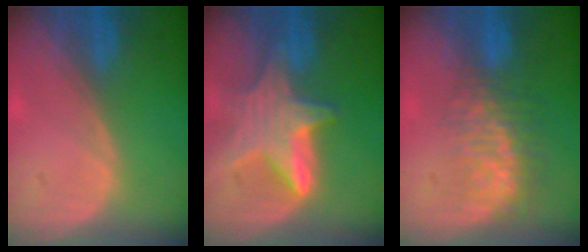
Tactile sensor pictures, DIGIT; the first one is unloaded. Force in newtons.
{"total": 7.7, "press": 7.7, "slide": 0.4}
{"total": 7.7, "press": 7.1, "slide": 3.1}